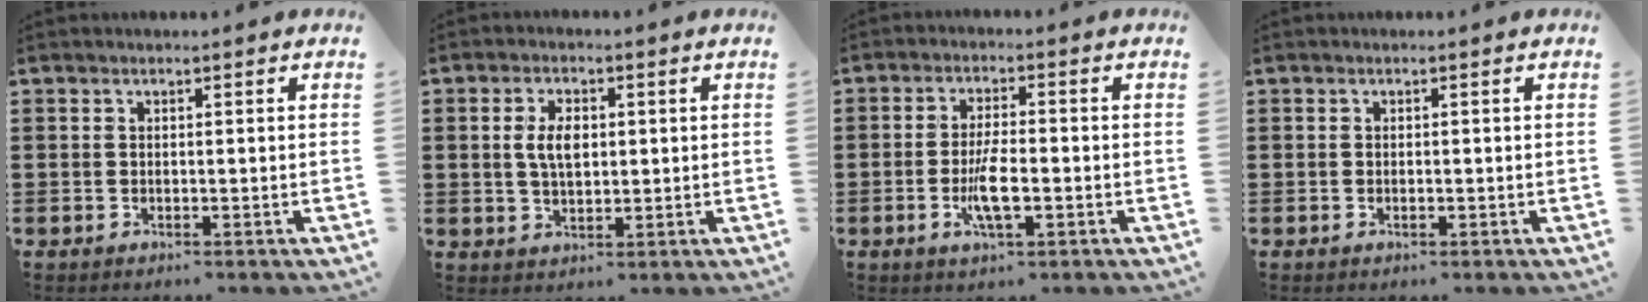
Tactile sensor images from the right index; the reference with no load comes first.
{"total": 4.6, "force": [0.6, 2.4, 3.9], "torque": [-0.080, 0.003, 0.005]}
{"total": 5.7, "force": [-1.6, 1.3, 5.3], "torque": [-0.117, -0.011, -0.035]}
{"total": 0.5, "force": [-0.2, 0.0, 0.5], "torque": [-0.012, -0.005, -0.003]}